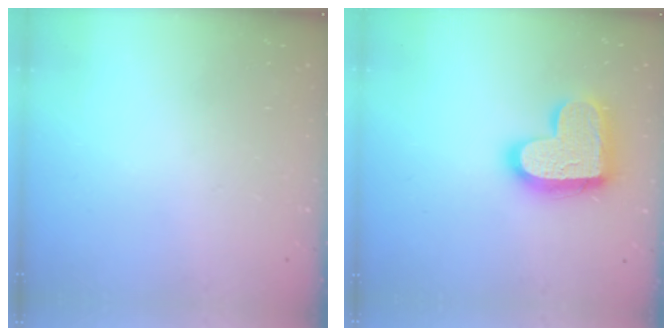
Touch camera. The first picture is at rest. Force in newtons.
{"total": 19.4, "press": 19.3, "slide": 1.4}